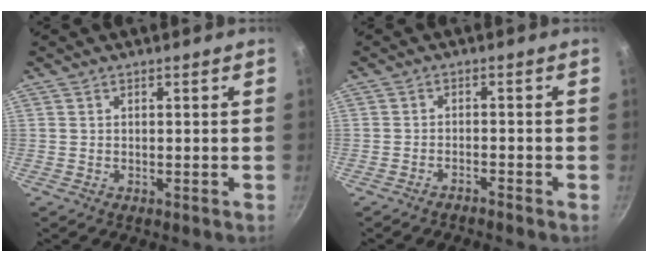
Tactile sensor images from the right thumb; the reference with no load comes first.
{"total": 1.6, "force": [-1.6, -0.2, 0.4], "torque": [-0.014, 0.017, -0.020]}